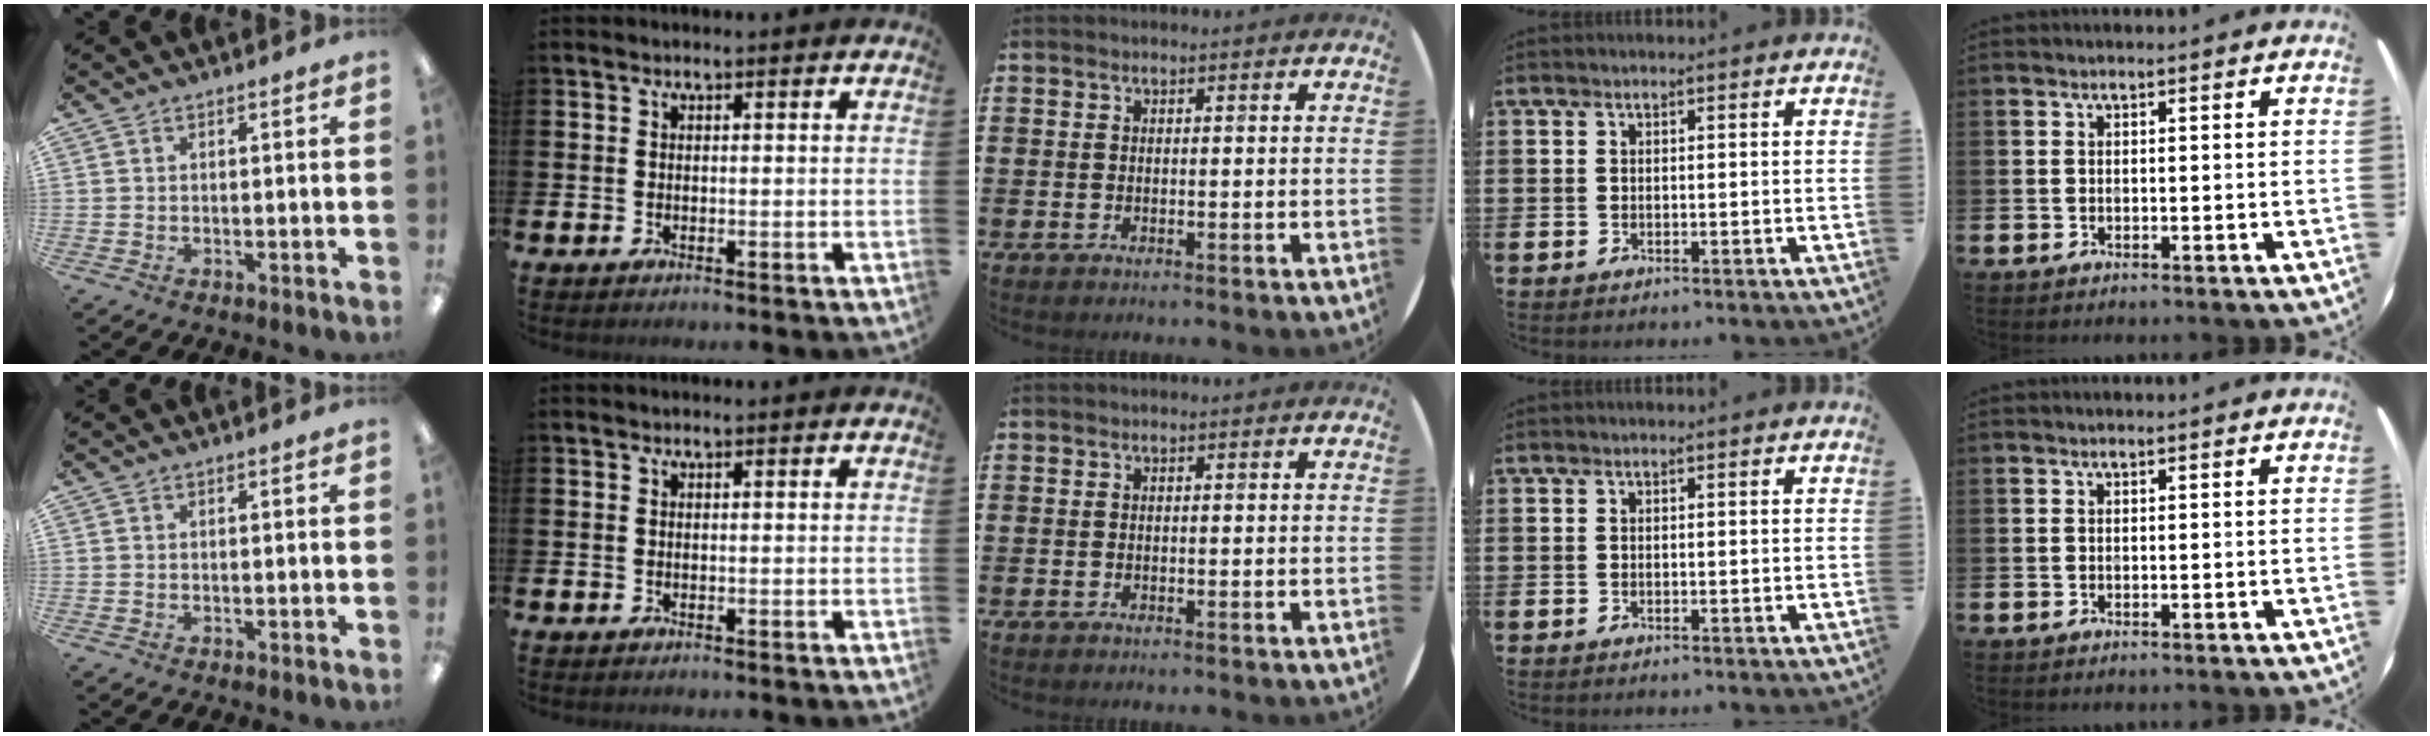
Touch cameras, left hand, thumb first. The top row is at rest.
{}